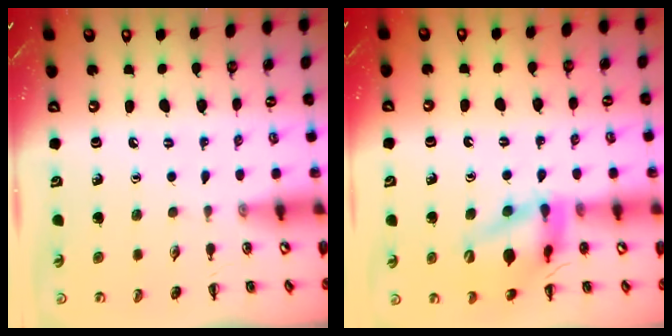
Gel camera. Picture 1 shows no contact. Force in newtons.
{"total": 15.6, "press": 15.4, "slide": 2.4}